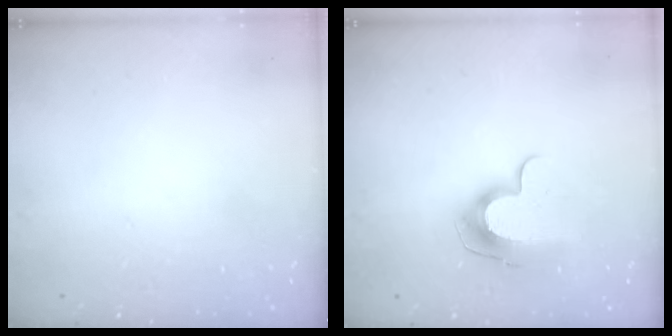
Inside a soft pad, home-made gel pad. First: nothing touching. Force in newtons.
{"total": 10.8, "press": 10.7, "slide": 1.0}